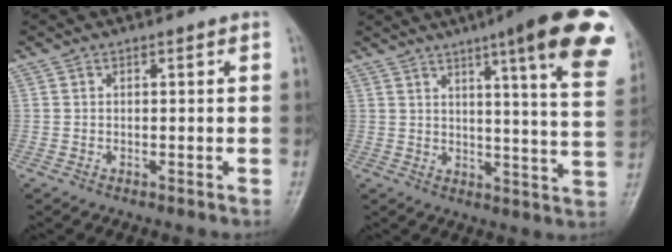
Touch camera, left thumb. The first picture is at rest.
{"total": 21.1, "force": [12.0, 3.1, 17.0], "torque": [-0.201, -0.043, 0.141]}